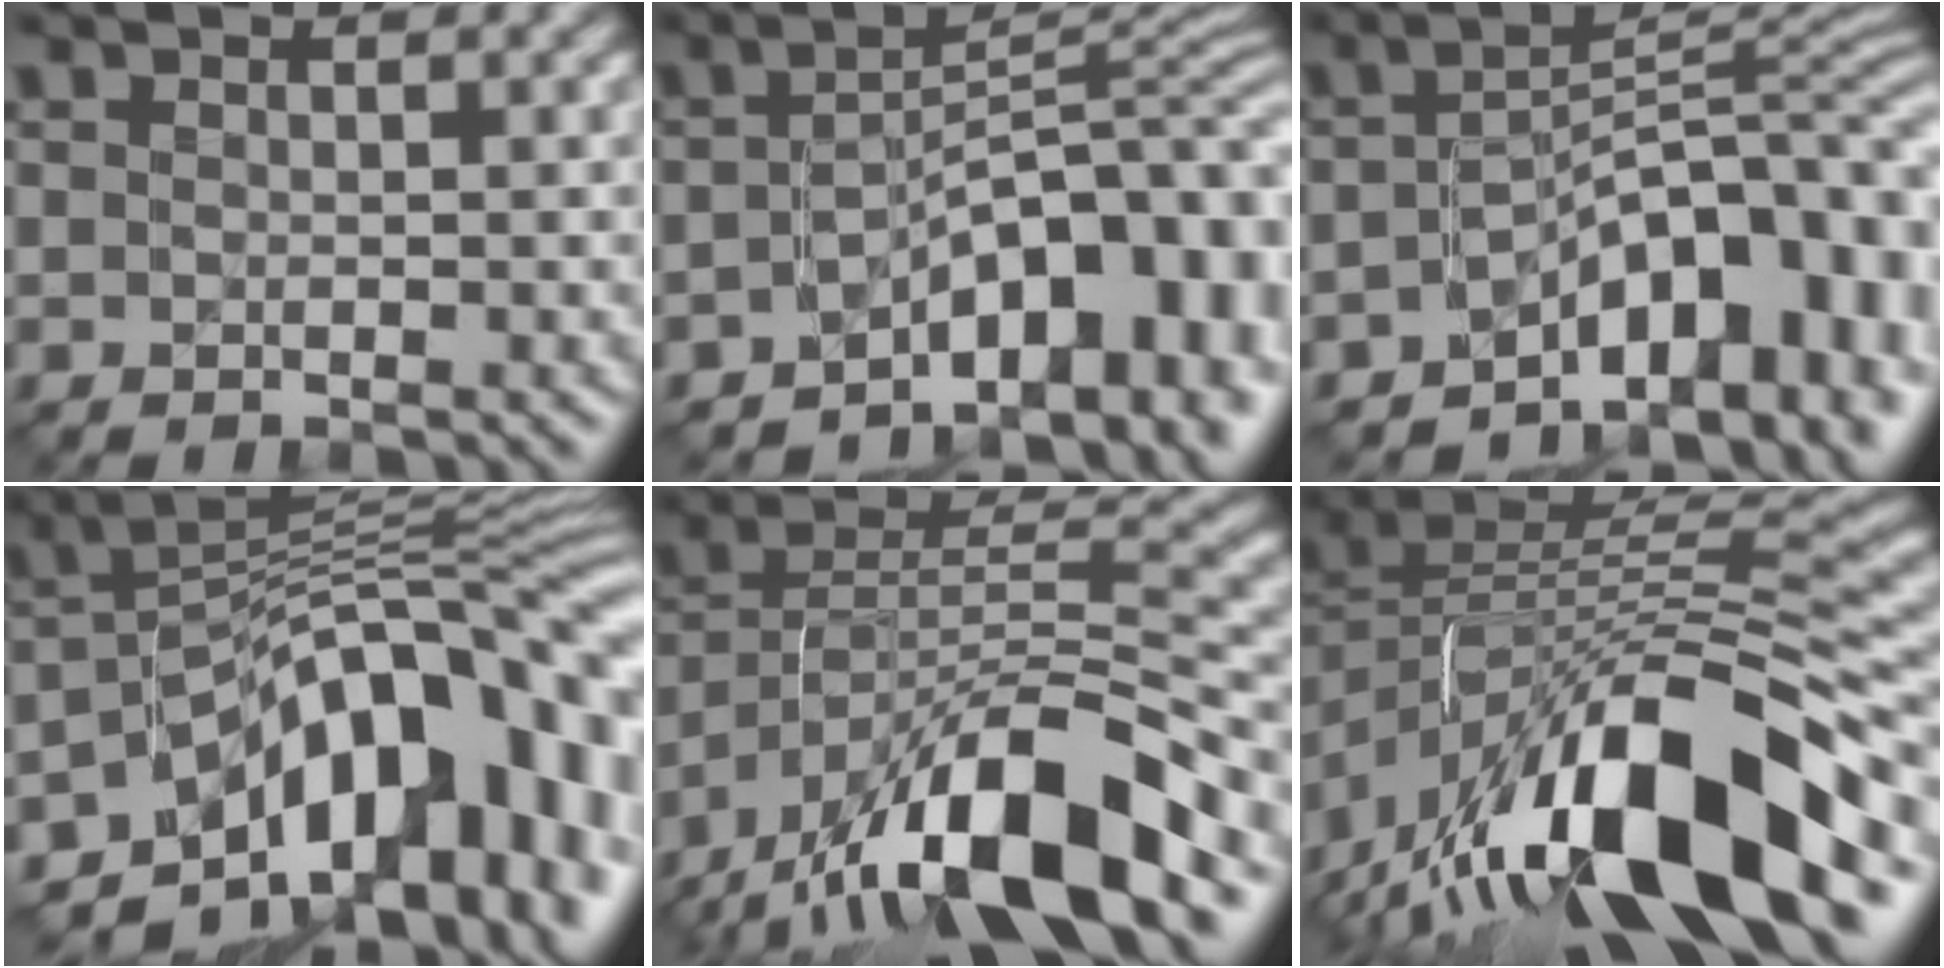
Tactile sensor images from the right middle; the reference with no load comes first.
{"total": 10.8, "force": [-5.0, 4.5, 8.4], "torque": [-0.092, 0.006, -0.080]}
{"total": 11.8, "force": [-5.5, 5.3, 9.0], "torque": [-0.100, 0.002, -0.085]}
{"total": 15.5, "force": [-6.6, 7.3, 12.0], "torque": [-0.137, 0.034, -0.113]}
{"total": 14.2, "force": [-9.6, 4.1, 9.5], "torque": [-0.156, 0.017, -0.179]}
{"total": 16.1, "force": [-8.2, 6.5, 12.3], "torque": [-0.215, 0.011, -0.146]}